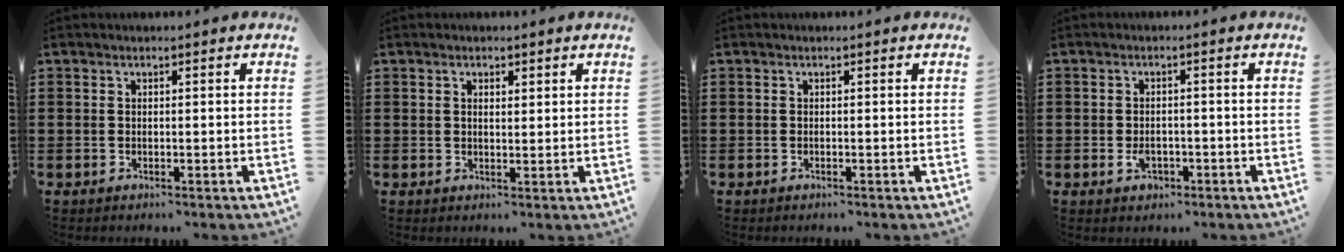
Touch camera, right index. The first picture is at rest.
{"total": 1.1, "force": [0.8, 0.6, 0.6], "torque": [-0.013, 0.005, 0.014]}
{"total": 0.0}
{"total": 2.2, "force": [-0.9, 1.3, 1.6], "torque": [-0.032, -0.003, -0.016]}